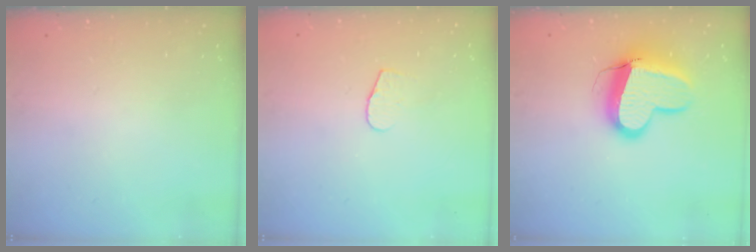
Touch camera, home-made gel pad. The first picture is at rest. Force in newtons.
{"total": 4.6, "press": 4.6, "slide": 0.4}
{"total": 13.6, "press": 13.5, "slide": 1.7}